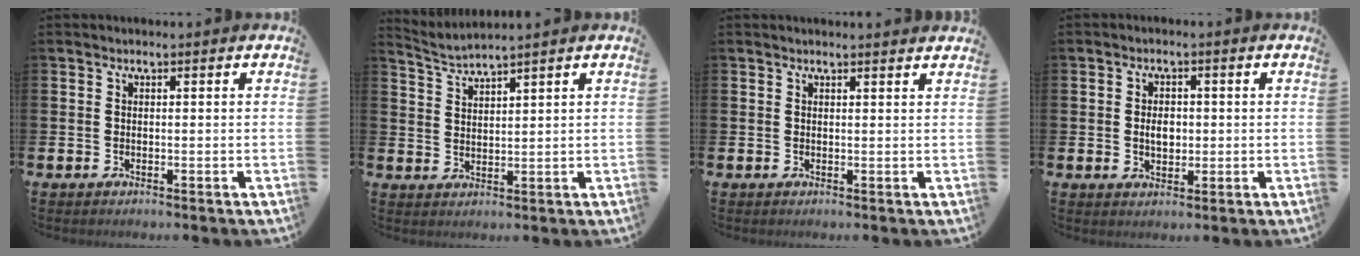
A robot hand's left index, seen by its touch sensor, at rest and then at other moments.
{"total": 2.6, "force": [2.6, -0.6, 0.2], "torque": [-0.016, -0.011, 0.048]}
{"total": 0.8, "force": [0.8, -0.1, 0.2], "torque": [0.006, -0.004, 0.013]}
{"total": 2.9, "force": [0.0, 2.0, 2.1], "torque": [-0.026, 0.002, -0.005]}